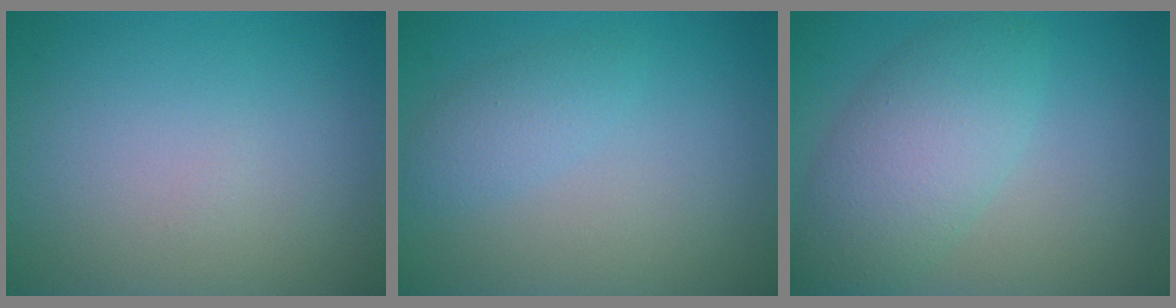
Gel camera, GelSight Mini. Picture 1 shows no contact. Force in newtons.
{"total": 1.9, "press": 1.9, "slide": 0.1}
{"total": 5.8, "press": 5.8, "slide": 0.3}